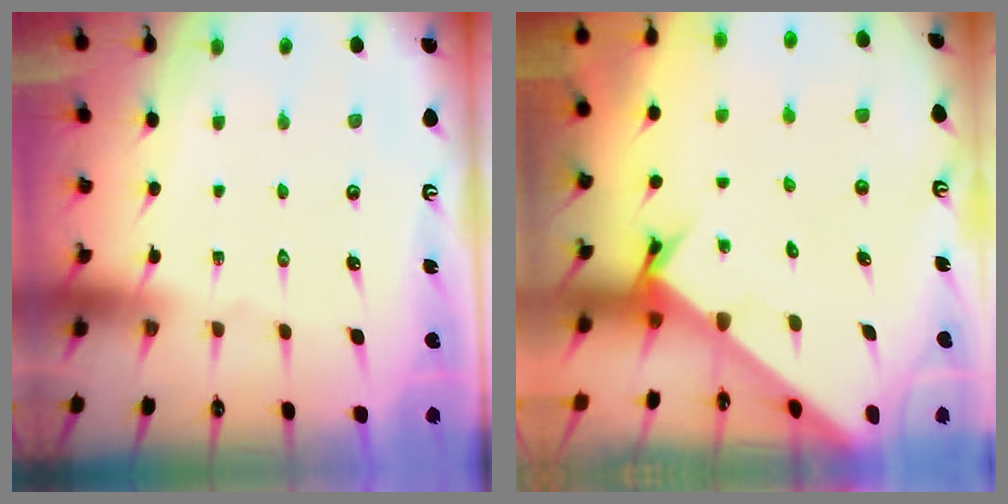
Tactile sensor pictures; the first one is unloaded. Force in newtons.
{"total": 2.1, "press": 2.1, "slide": 0.2}